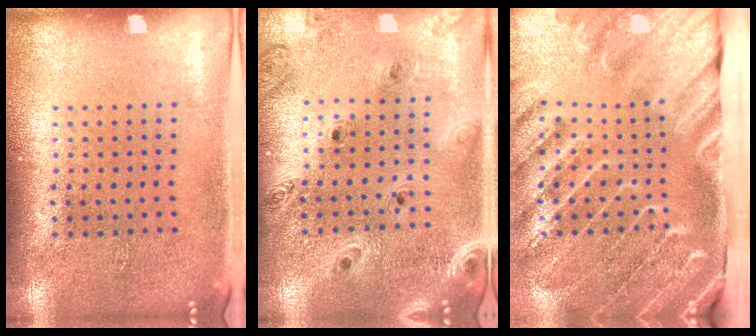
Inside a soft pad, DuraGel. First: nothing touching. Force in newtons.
{"total": 1.3, "press": 1.3, "slide": 0.1}
{"total": 4.4, "press": 3.4, "slide": 2.8}